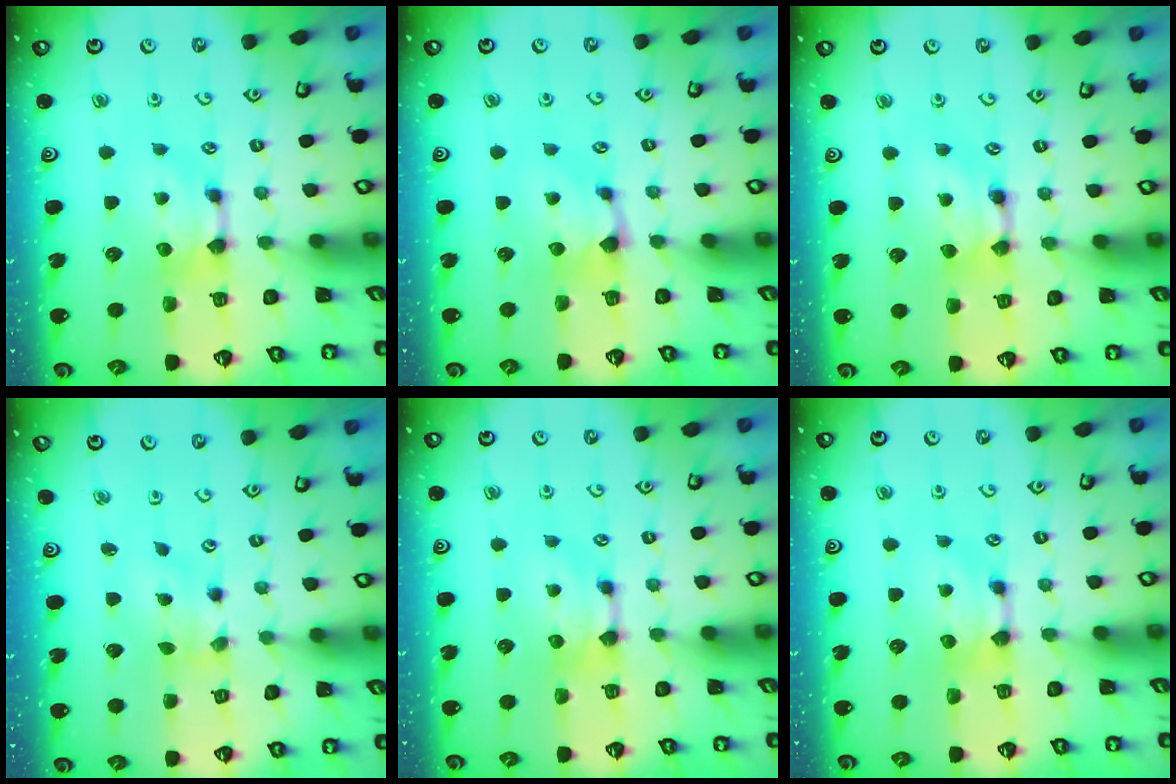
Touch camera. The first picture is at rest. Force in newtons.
{"total": 0.8, "press": 0.2, "slide": 0.8}
{"total": 1.5, "press": 1.5, "slide": 0.1}
{"total": 1.2, "press": 0.0, "slide": 1.2}
{"total": 0.0}
{"total": 0.0}